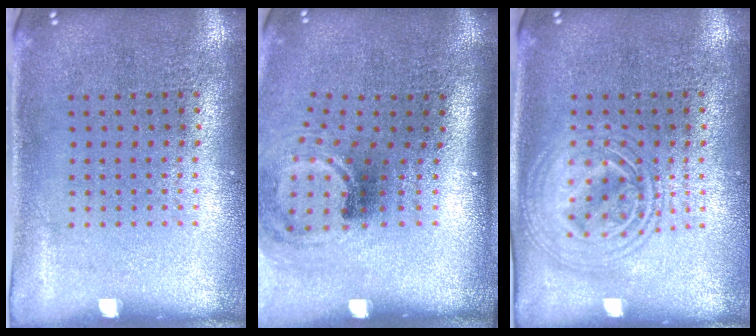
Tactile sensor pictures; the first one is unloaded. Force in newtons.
{"total": 1.9, "press": 1.2, "slide": 1.5}
{"total": 2.6, "press": 2.6, "slide": 0.3}